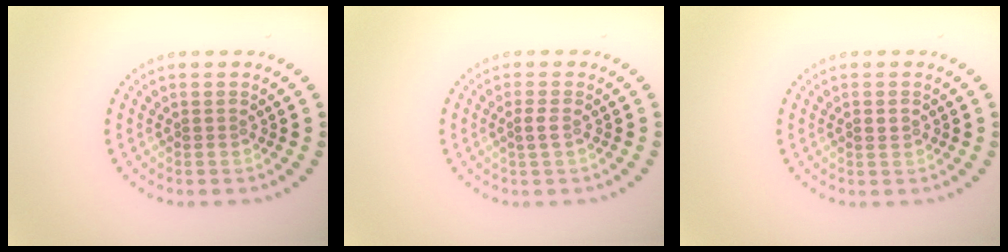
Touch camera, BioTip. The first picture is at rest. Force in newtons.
{"total": 0.9, "press": 0.8, "slide": 0.4}
{"total": 0.8, "press": 0.8, "slide": 0.1}